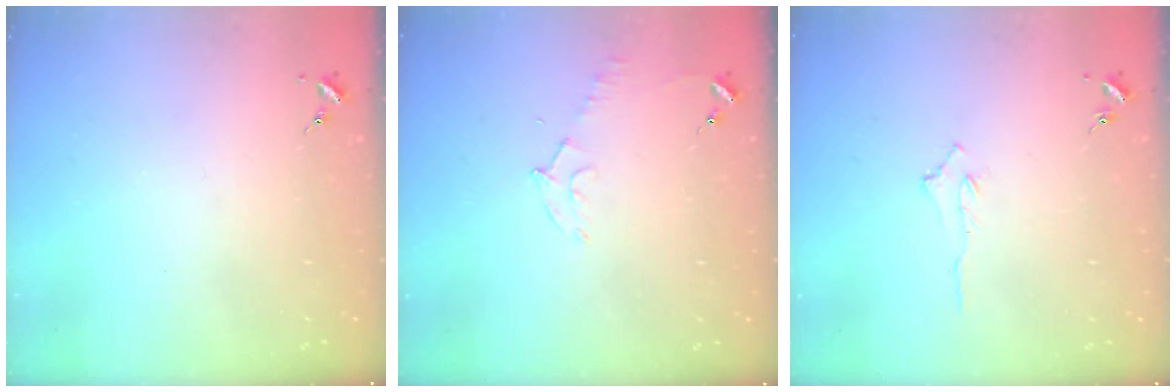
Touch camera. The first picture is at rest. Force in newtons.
{"total": 6.3, "press": 6.3, "slide": 0.7}
{"total": 3.0, "press": 3.0, "slide": 0.5}